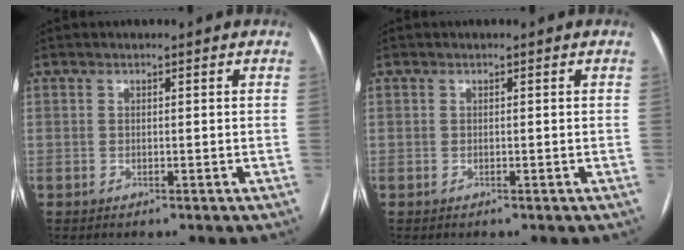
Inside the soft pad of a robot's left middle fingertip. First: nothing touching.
{"total": 0.0}